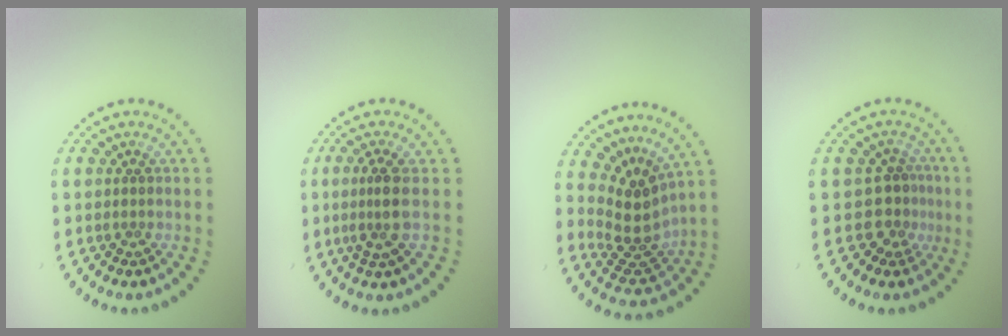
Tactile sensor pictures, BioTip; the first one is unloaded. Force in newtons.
{"total": 2.6, "press": 1.9, "slide": 1.8}
{"total": 3.9, "press": 2.8, "slide": 2.7}
{"total": 2.6, "press": 2.0, "slide": 1.8}